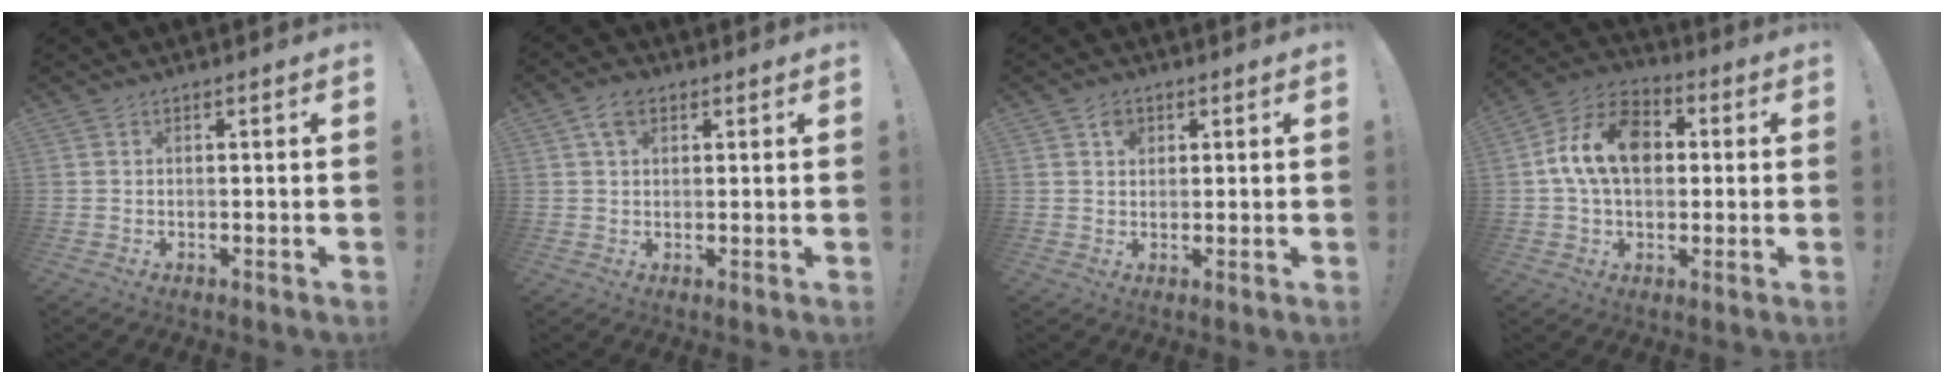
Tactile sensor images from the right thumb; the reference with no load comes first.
{"total": 5.3, "force": [2.5, 3.4, 3.3], "torque": [-0.053, 0.001, 0.047]}
{"total": 3.3, "force": [1.5, 2.7, 1.3], "torque": [-0.001, -0.008, 0.021]}
{"total": 15.5, "force": [2.4, 11.1, 10.6], "torque": [-0.165, 0.013, 0.048]}